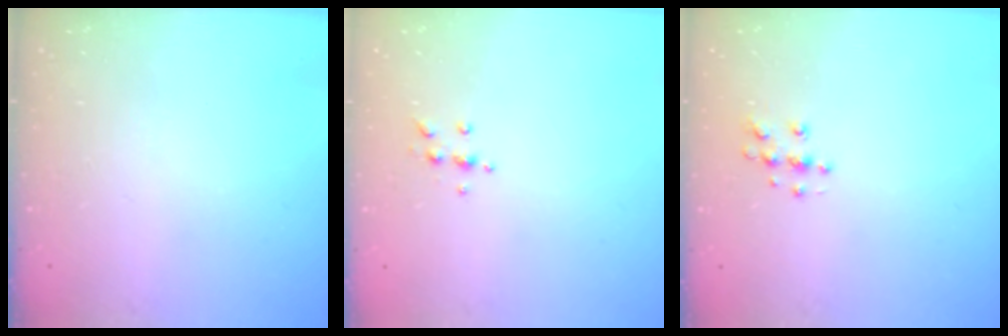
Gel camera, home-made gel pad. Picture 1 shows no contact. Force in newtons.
{"total": 5.7, "press": 5.7, "slide": 0.5}
{"total": 5.4, "press": 5.4, "slide": 0.6}